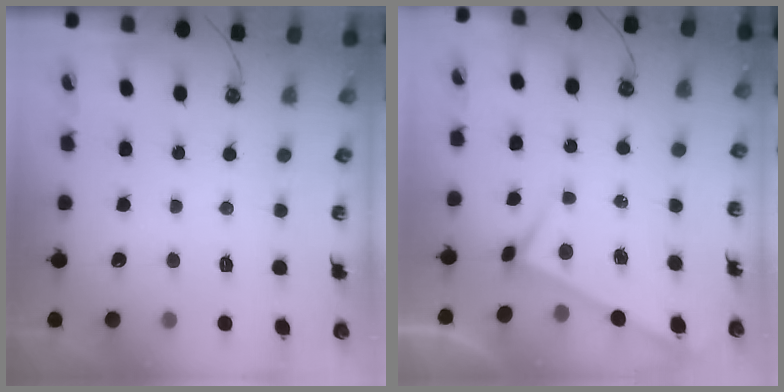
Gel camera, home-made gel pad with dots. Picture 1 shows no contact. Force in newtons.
{"total": 3.3, "press": 3.3, "slide": 0.2}